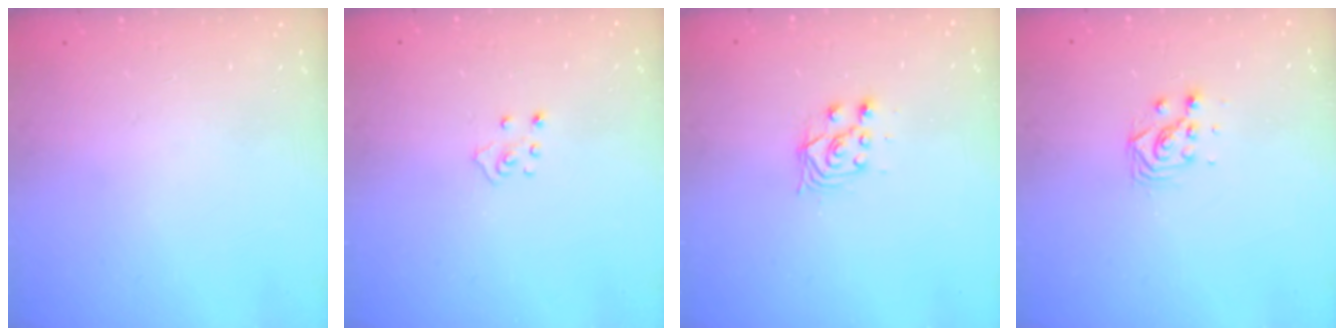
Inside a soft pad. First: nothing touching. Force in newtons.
{"total": 2.7, "press": 2.7, "slide": 0.2}
{"total": 4.0, "press": 4.0, "slide": 0.7}
{"total": 4.6, "press": 4.6, "slide": 0.2}